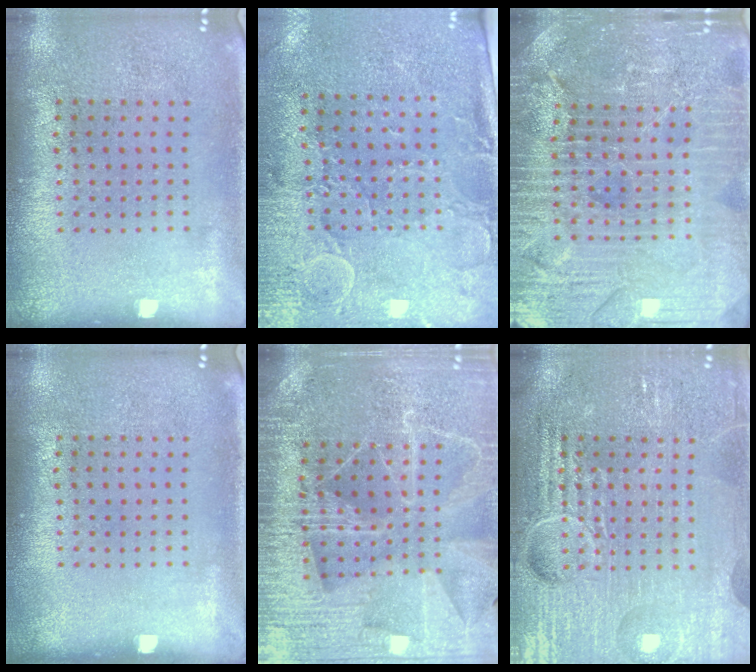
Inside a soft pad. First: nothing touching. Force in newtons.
{"total": 2.9, "press": 2.6, "slide": 1.3}
{"total": 4.9, "press": 4.5, "slide": 1.8}
{"total": 0.0}
{"total": 4.8, "press": 4.4, "slide": 2.0}
{"total": 7.1, "press": 7.0, "slide": 0.9}